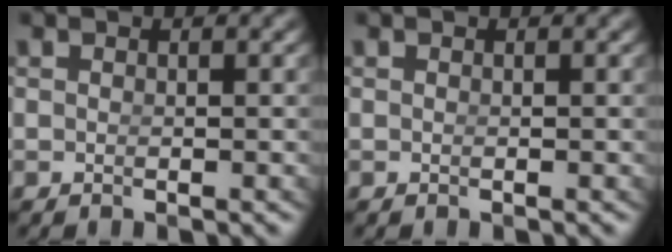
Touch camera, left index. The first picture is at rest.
{"total": 0.0}